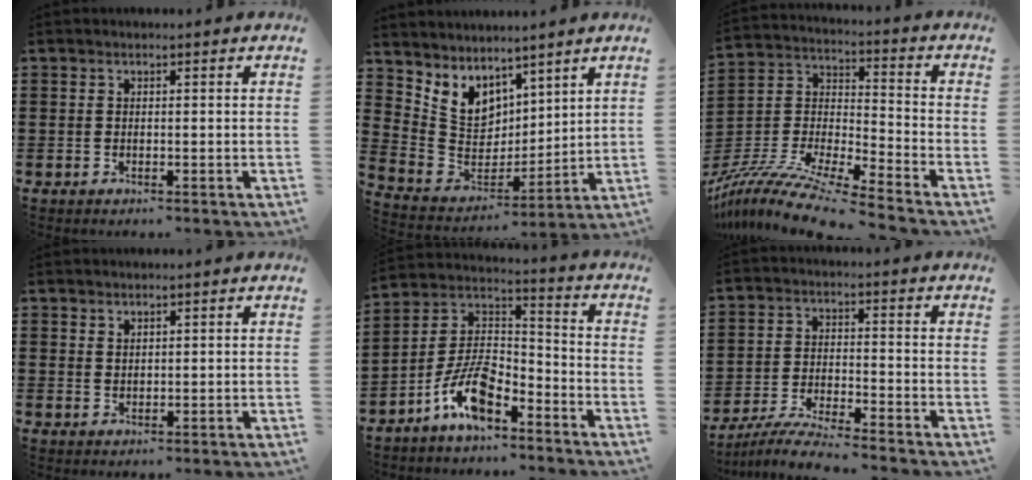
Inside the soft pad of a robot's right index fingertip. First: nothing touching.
{"total": 6.2, "force": [4.1, 4.6, 0.8], "torque": [-0.068, -0.043, 0.076]}
{"total": 10.5, "force": [-9.3, 0.5, 4.8], "torque": [-0.102, 0.001, -0.193]}
{"total": 1.4, "force": [1.4, 0.5, 0.1], "torque": [-0.003, 0.002, 0.026]}
{"total": 10.0, "force": [-6.8, 3.9, 6.1], "torque": [-0.138, 0.004, -0.135]}
{"total": 5.3, "force": [-5.0, -0.2, 1.6], "torque": [-0.041, -0.011, -0.101]}